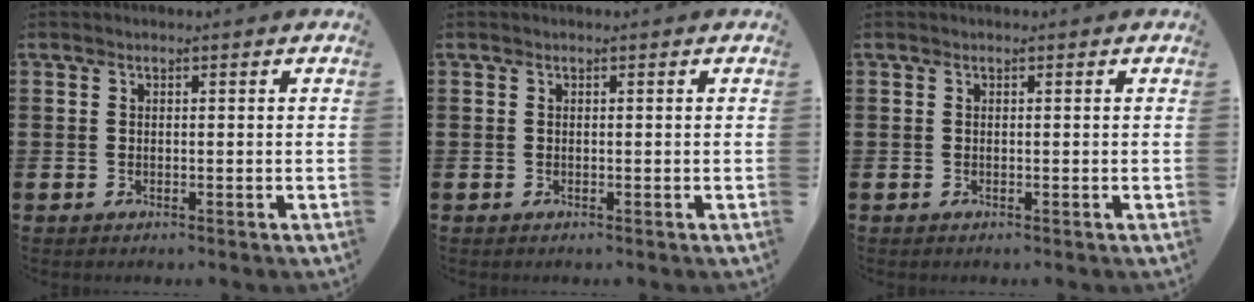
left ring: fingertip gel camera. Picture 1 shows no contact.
{"total": 0.0}
{"total": 0.0}